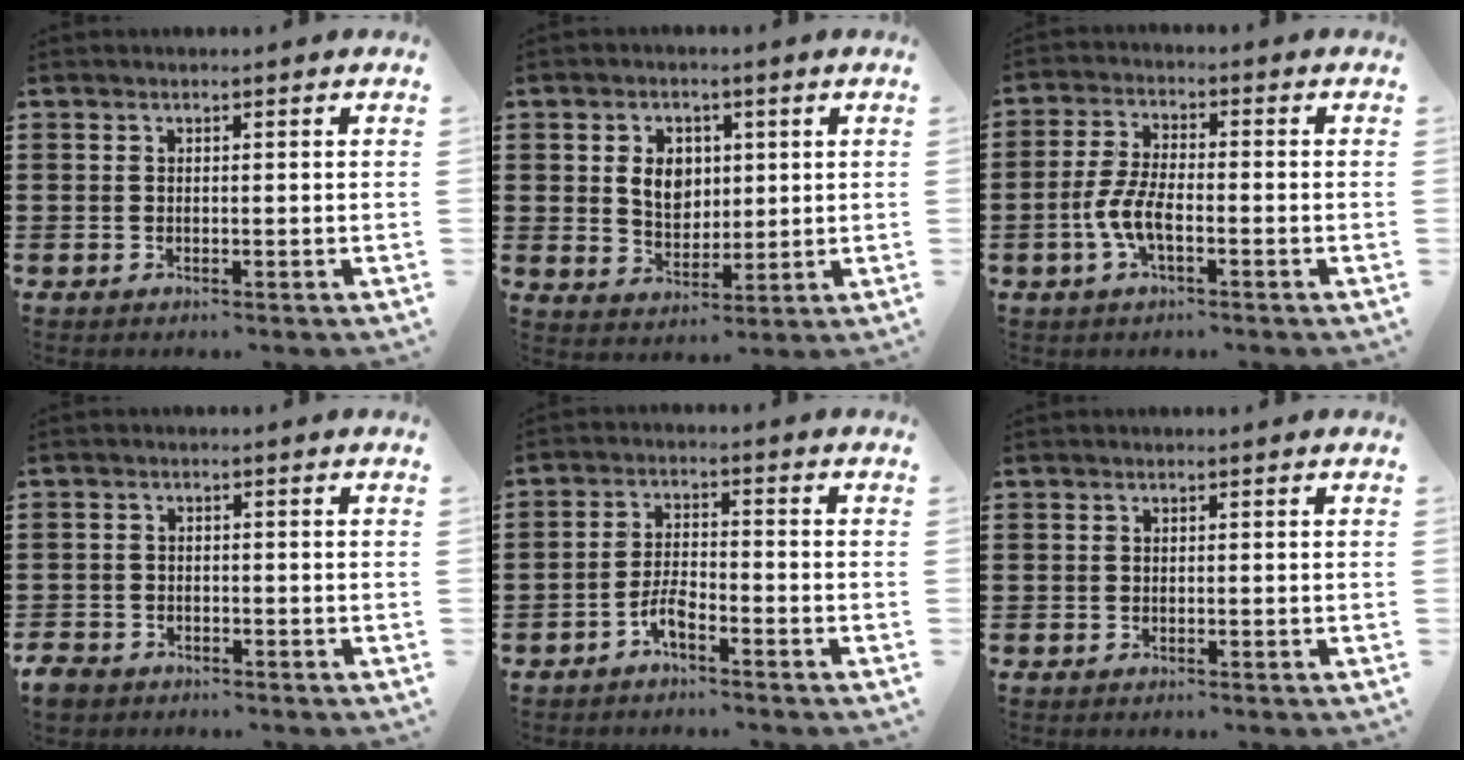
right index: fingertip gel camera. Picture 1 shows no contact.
{"total": 5.7, "force": [1.2, 4.3, 3.4], "torque": [-0.066, 0.007, 0.015]}
{"total": 5.8, "force": [-2.0, 2.1, 5.0], "torque": [-0.119, -0.006, -0.044]}
{"total": 2.2, "force": [-2.0, 0.9, 0.3], "torque": [-0.017, -0.001, -0.045]}
{"total": 3.9, "force": [-2.8, 1.0, 2.5], "torque": [-0.067, 0.002, -0.060]}
{"total": 0.0}